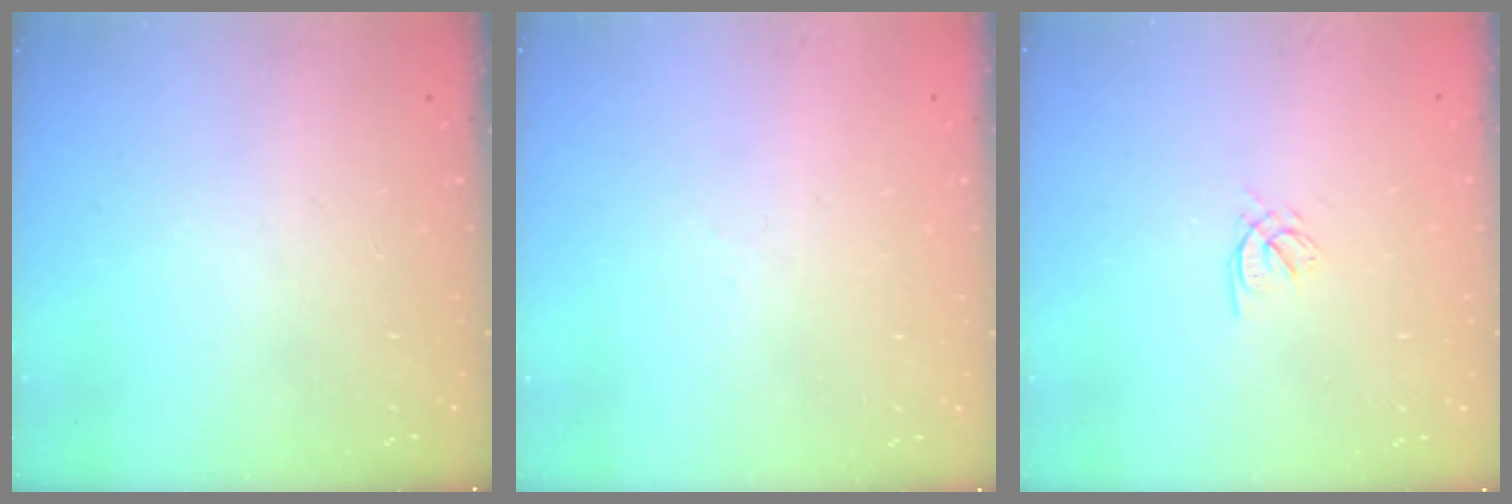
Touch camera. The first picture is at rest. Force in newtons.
{"total": 2.7, "press": 2.6, "slide": 0.7}
{"total": 2.1, "press": 2.1, "slide": 0.1}